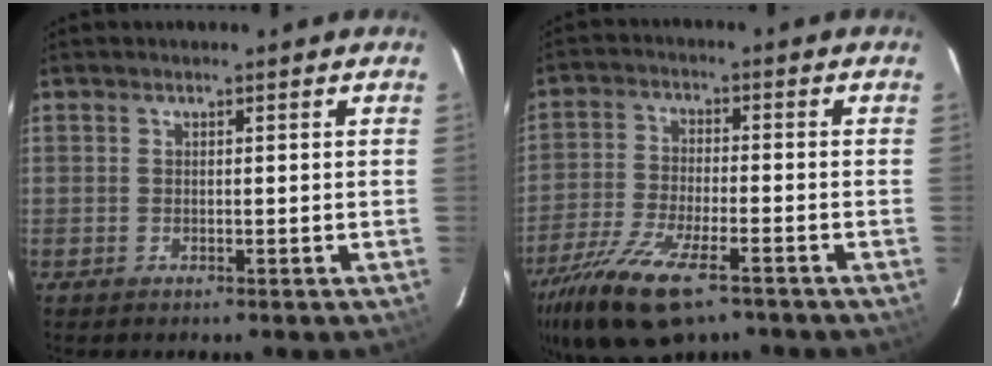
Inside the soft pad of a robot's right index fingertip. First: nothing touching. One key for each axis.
{"total": 14.9, "fx": -9.7, "fy": 5.1, "fz": 10.0, "tx": -0.224, "ty": -0.041, "tz": -0.182}